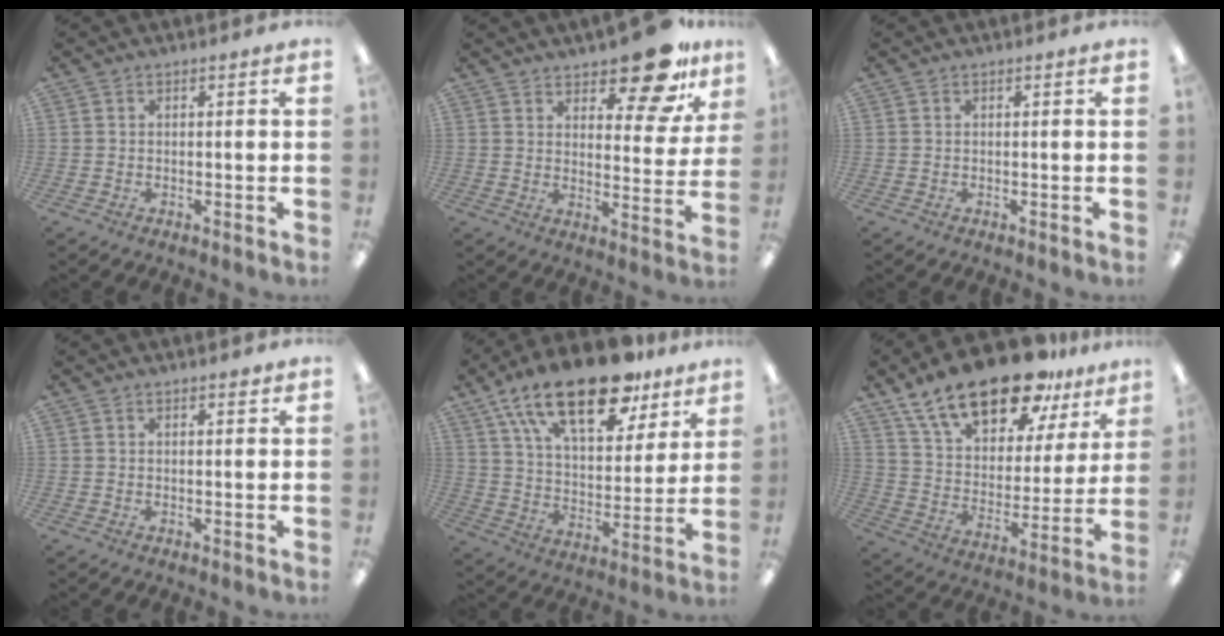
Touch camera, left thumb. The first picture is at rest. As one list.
[{"total": 14.0, "force": [10.7, 4.9, 7.5], "torque": [-0.089, -0.070, 0.181]}, {"total": 0.0}, {"total": 1.4, "force": [1.1, 0.4, 0.8], "torque": [-0.008, -0.003, 0.017]}, {"total": 23.6, "force": [16.1, 9.7, 14.3], "torque": [-0.238, -0.088, 0.276]}, {"total": 21.9, "force": [15.6, 9.2, 12.3], "torque": [-0.208, -0.092, 0.272]}]